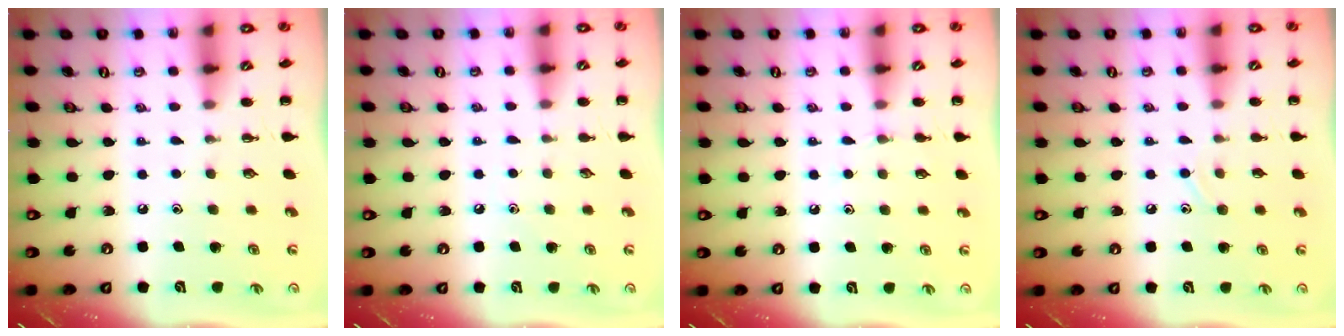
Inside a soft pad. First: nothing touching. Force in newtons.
{"total": 4.2, "press": 3.9, "slide": 1.4}
{"total": 3.9, "press": 3.7, "slide": 1.4}
{"total": 7.0, "press": 6.7, "slide": 2.2}